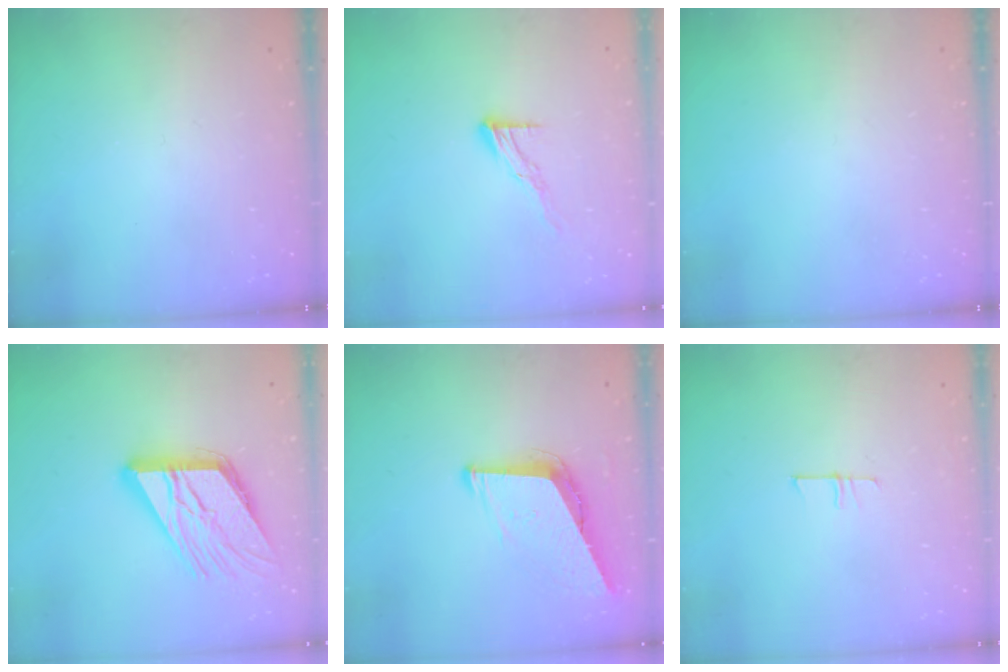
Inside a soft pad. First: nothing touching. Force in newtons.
{"total": 8.7, "press": 8.7, "slide": 0.7}
{"total": 0.0}
{"total": 17.8, "press": 17.7, "slide": 2.1}
{"total": 9.0, "press": 8.6, "slide": 2.6}
{"total": 5.3, "press": 5.3, "slide": 0.4}